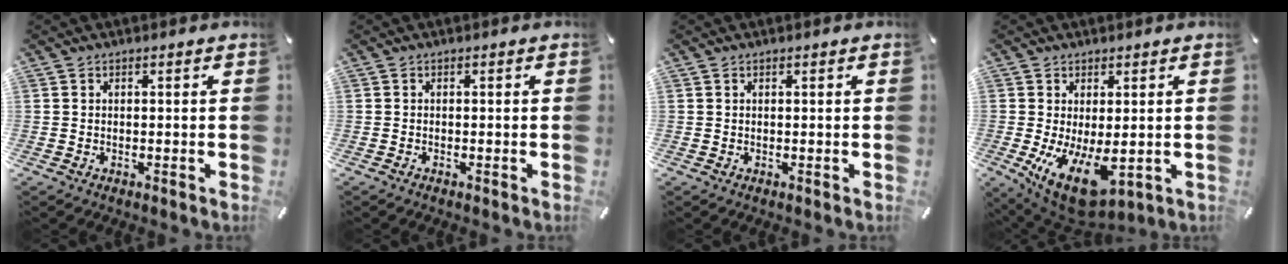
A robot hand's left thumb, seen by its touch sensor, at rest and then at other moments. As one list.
[{"total": 0.0}, {"total": 0.0}, {"total": 11.0, "force": [-2.3, 5.2, 9.4], "torque": [-0.158, -0.009, -0.025]}]